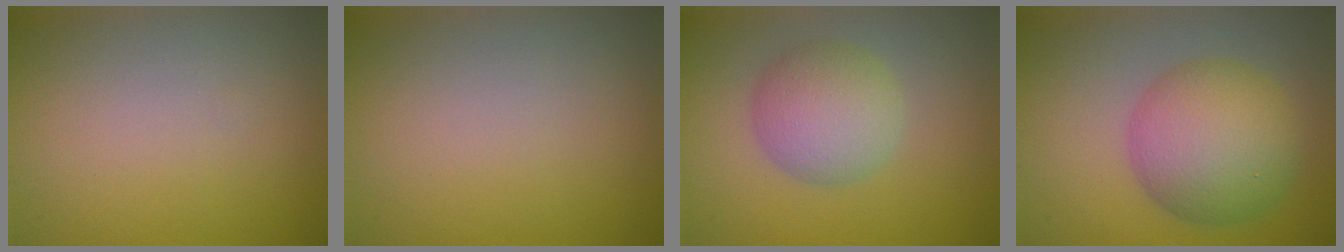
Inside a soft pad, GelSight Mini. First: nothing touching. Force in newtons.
{"total": 0.0}
{"total": 4.7, "press": 4.7, "slide": 0.2}
{"total": 8.1, "press": 8.1, "slide": 0.3}